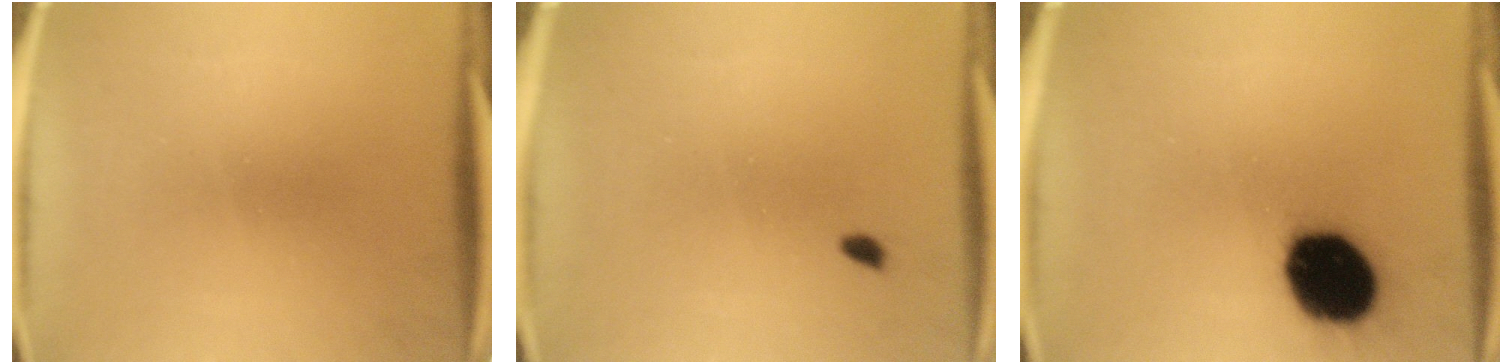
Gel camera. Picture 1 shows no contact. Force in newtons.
{"total": 0.9}
{"total": 19.1}